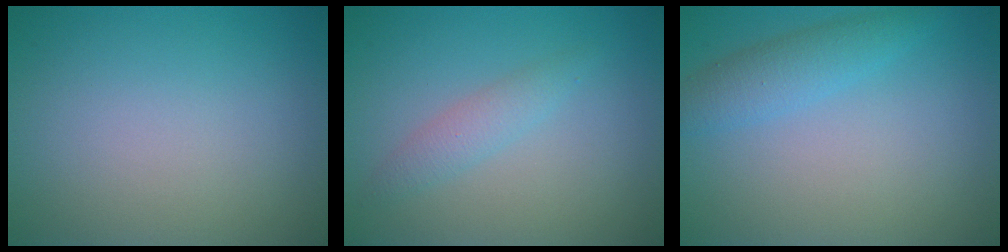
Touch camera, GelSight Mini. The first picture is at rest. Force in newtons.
{"total": 1.8, "press": 1.8, "slide": 0.1}
{"total": 2.7, "press": 2.7, "slide": 0.0}